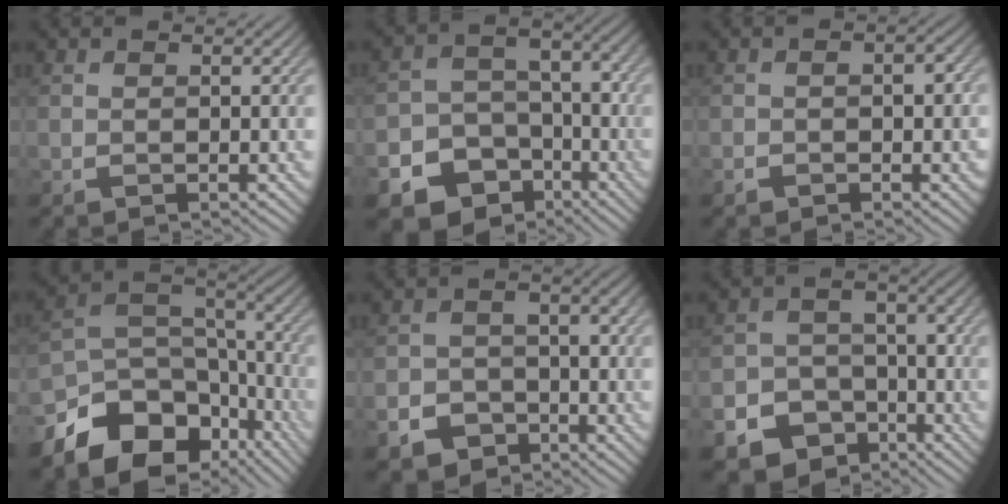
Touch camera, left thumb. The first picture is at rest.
{"total": 17.6, "force": [-9.7, 14.0, 4.2], "torque": [-0.122, -0.068, -0.146]}
{"total": 3.0, "force": [-1.2, 2.0, 1.9], "torque": [-0.027, -0.003, -0.018]}
{"total": 15.3, "force": [-8.7, 9.8, 7.8], "torque": [-0.197, -0.044, -0.135]}
{"total": 8.2, "force": [-4.6, 6.4, 2.1], "torque": [-0.042, -0.023, -0.083]}
{"total": 14.6, "force": [-8.5, 11.5, 3.2], "torque": [-0.096, -0.053, -0.130]}